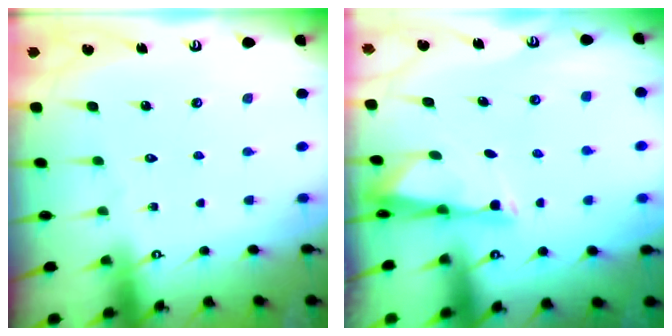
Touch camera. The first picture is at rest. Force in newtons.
{"total": 2.9, "press": 2.9, "slide": 0.6}